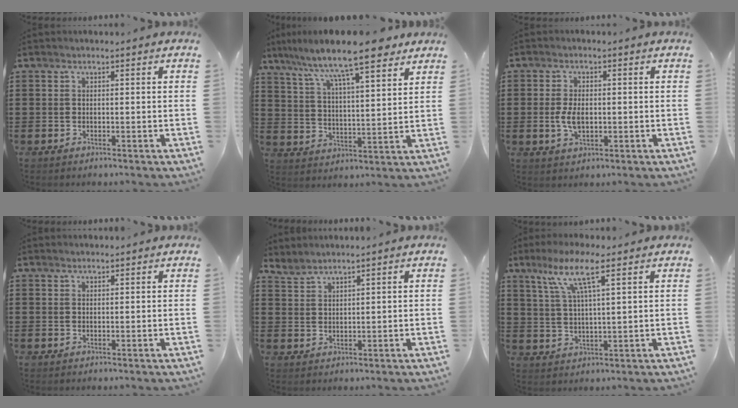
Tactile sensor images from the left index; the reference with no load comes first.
{"total": 10.5, "force": [8.5, 1.5, 6.1], "torque": [-0.141, -0.041, 0.140]}
{"total": 4.4, "force": [-0.2, 2.3, 3.7], "torque": [-0.085, 0.000, -0.007]}
{"total": 0.7, "force": [0.7, 0.1, 0.1], "torque": [-0.004, 0.000, 0.013]}
{"total": 1.9, "force": [1.9, -0.1, 0.1], "torque": [-0.006, -0.002, 0.038]}
{"total": 8.0, "force": [4.6, 1.0, 6.5], "torque": [-0.137, 0.004, 0.078]}